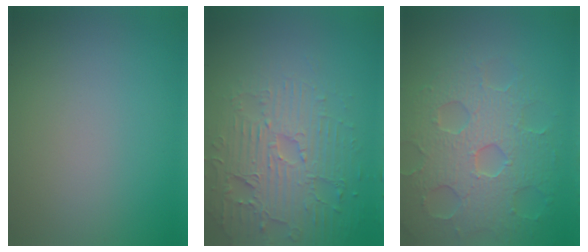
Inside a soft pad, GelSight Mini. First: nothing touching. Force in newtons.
{"total": 5.1, "press": 4.5, "slide": 2.5}
{"total": 7.3, "press": 5.7, "slide": 4.5}